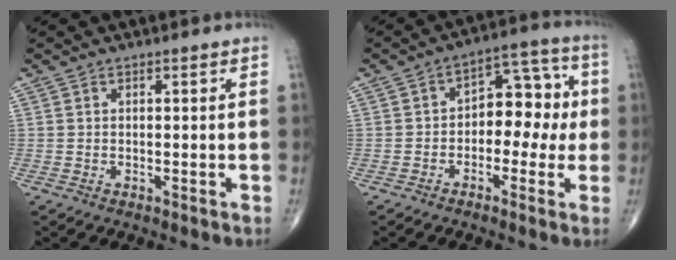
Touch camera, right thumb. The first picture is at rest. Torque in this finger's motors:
{"motor_torque": [-0.15, 0.67, 0.72, 0.05, 0.10]}